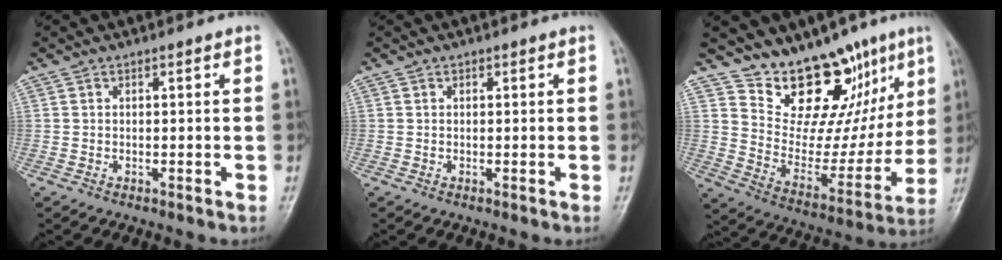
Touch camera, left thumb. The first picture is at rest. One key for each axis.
{"total": 0.0}
{"total": 18.2, "fx": 13.1, "fy": 9.1, "fz": 8.7, "tx": -0.053, "ty": -0.078, "tz": 0.219}